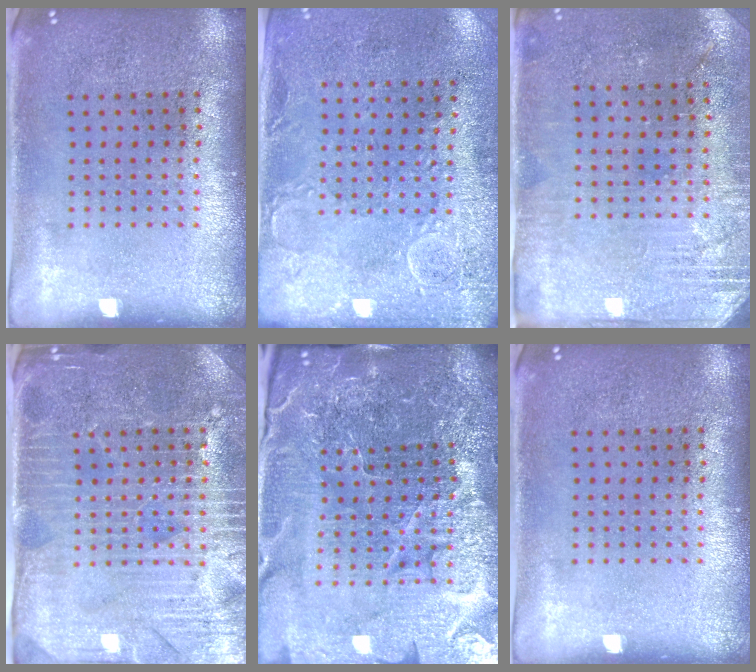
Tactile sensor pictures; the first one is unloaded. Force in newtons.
{"total": 2.9, "press": 2.3, "slide": 1.8}
{"total": 2.8, "press": 2.6, "slide": 1.0}
{"total": 4.4, "press": 4.1, "slide": 1.6}
{"total": 6.4, "press": 5.7, "slide": 2.9}
{"total": 0.0}